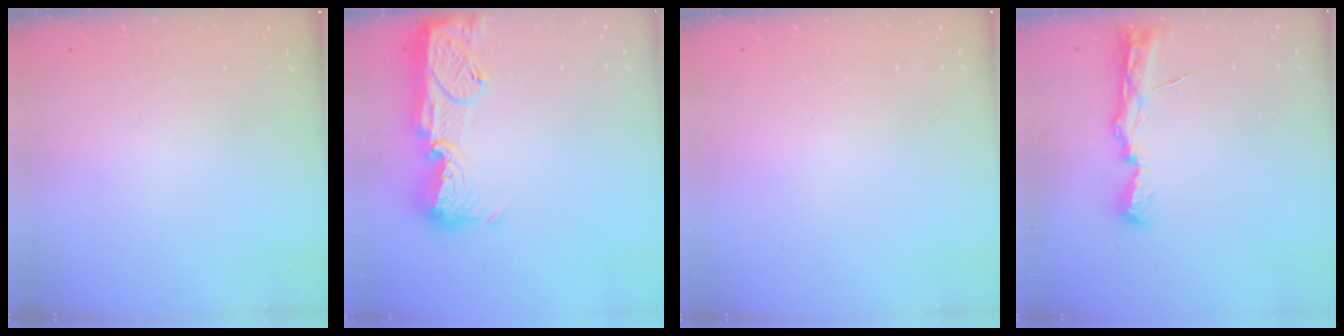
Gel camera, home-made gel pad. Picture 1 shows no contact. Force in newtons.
{"total": 14.9, "press": 14.9, "slide": 1.0}
{"total": 0.9, "press": 0.9, "slide": 0.0}
{"total": 7.6, "press": 7.6, "slide": 0.9}